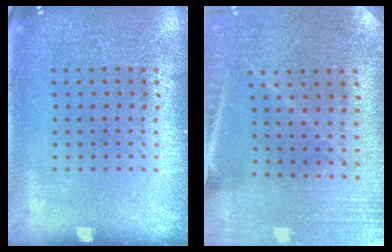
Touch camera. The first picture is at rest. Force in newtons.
{"total": 0.8, "press": 0.8, "slide": 0.1}